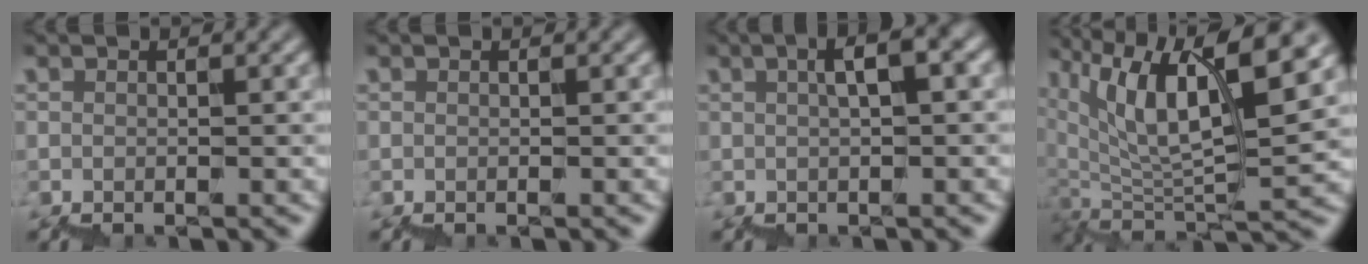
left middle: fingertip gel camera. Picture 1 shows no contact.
{"total": 0.0}
{"total": 3.4, "force": [1.2, 0.6, 3.2], "torque": [-0.043, 0.018, 0.013]}
{"total": 10.6, "force": [6.4, 2.9, 7.9], "torque": [-0.150, 0.022, 0.120]}